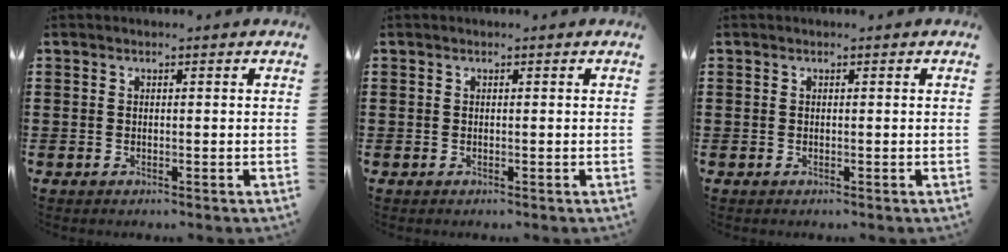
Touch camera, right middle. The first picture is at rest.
{"total": 0.0}
{"total": 0.0}